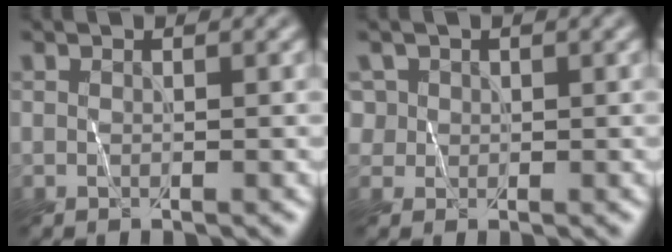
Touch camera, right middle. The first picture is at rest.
{"total": 1.9, "force": [0.8, 1.6, 0.4], "torque": [-0.012, 0.004, 0.020]}